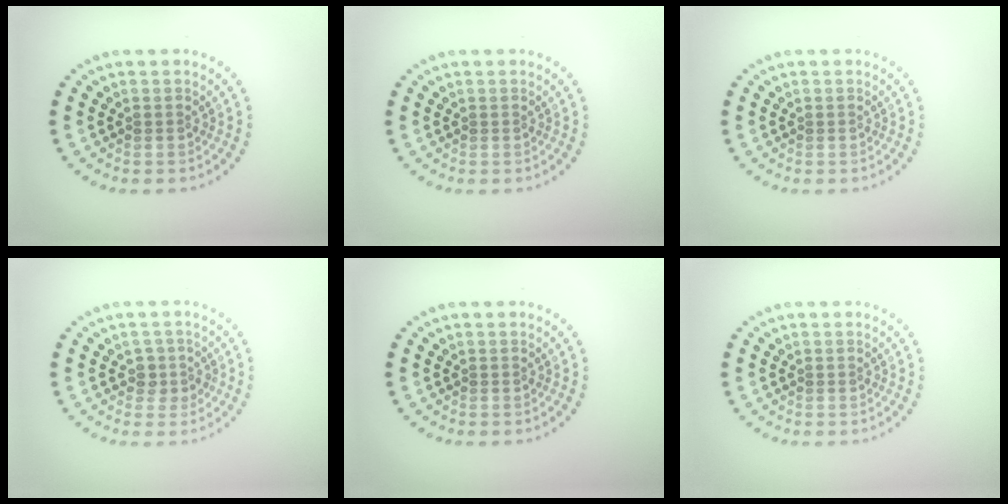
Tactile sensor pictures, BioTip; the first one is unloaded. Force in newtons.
{"total": 0.0}
{"total": 0.0}
{"total": 1.7, "press": 1.5, "slide": 0.6}
{"total": 0.0}
{"total": 0.0}